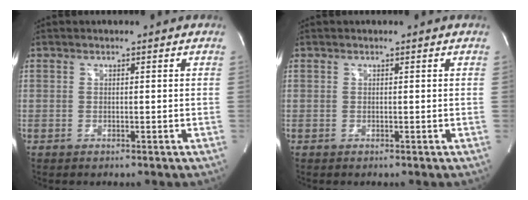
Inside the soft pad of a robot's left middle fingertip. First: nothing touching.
{"total": 0.0}